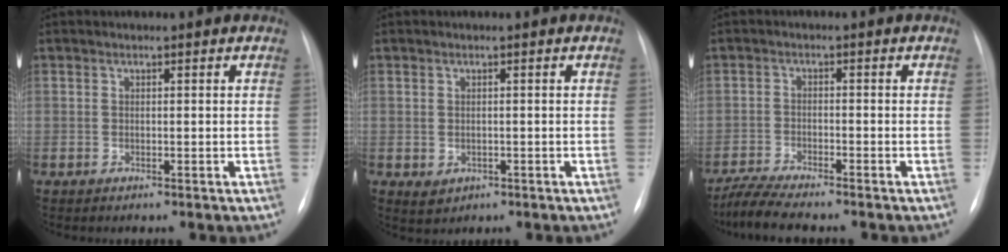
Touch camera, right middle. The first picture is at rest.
{"total": 1.9, "force": [-0.5, 1.6, 0.9], "torque": [-0.014, -0.002, 0.003]}
{"total": 5.9, "force": [-5.2, 0.0, 2.7], "torque": [-0.053, -0.019, -0.094]}